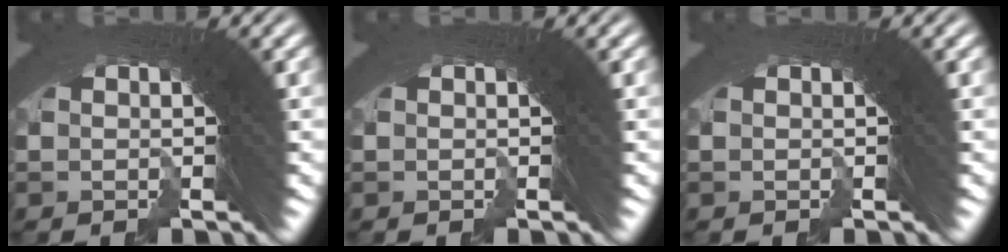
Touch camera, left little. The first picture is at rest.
{"total": 0.0}
{"total": 0.0}